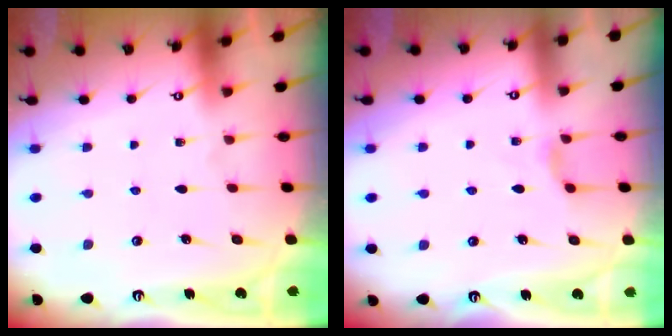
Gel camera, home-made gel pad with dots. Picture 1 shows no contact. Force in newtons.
{"total": 2.9, "press": 2.9, "slide": 0.5}